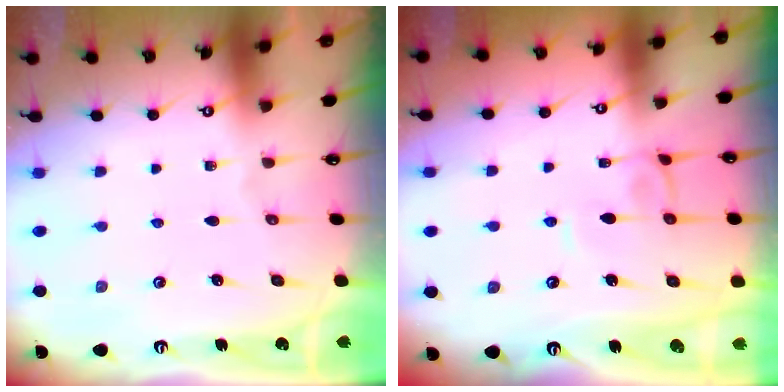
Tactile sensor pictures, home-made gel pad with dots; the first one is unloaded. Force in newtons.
{"total": 1.8, "press": 1.8, "slide": 0.3}